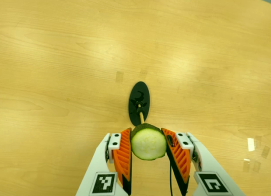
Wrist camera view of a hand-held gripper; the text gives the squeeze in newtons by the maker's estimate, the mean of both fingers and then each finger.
{"total": 11.4, "left": 11.0, "right": 11.8}